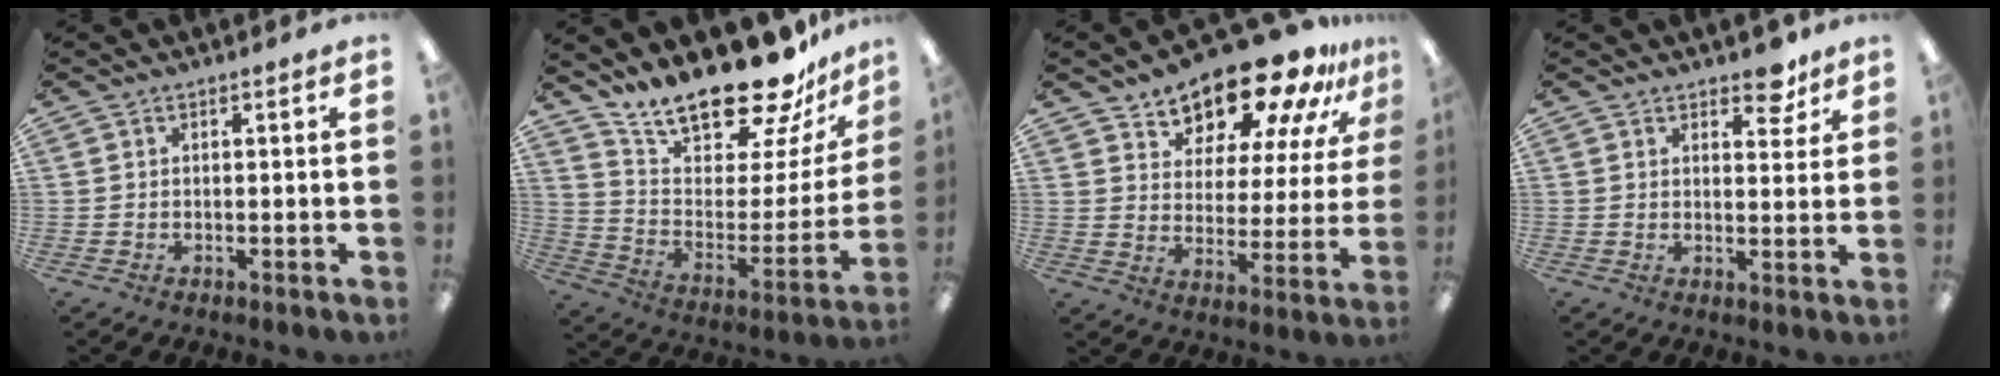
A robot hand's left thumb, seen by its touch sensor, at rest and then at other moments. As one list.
[{"total": 21.6, "force": [18.5, 6.1, 9.4], "torque": [-0.149, -0.142, 0.318]}, {"total": 16.8, "force": [14.8, 5.7, 5.8], "torque": [-0.102, -0.115, 0.256]}, {"total": 5.7, "force": [4.3, 2.6, 2.6], "torque": [-0.013, -0.026, 0.071]}]